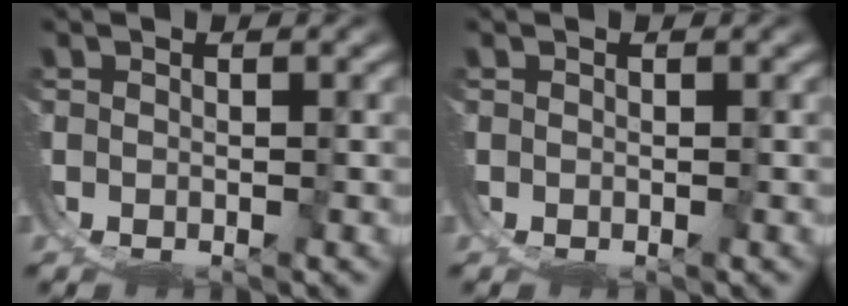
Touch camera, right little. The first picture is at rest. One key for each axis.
{"total": 0.0}